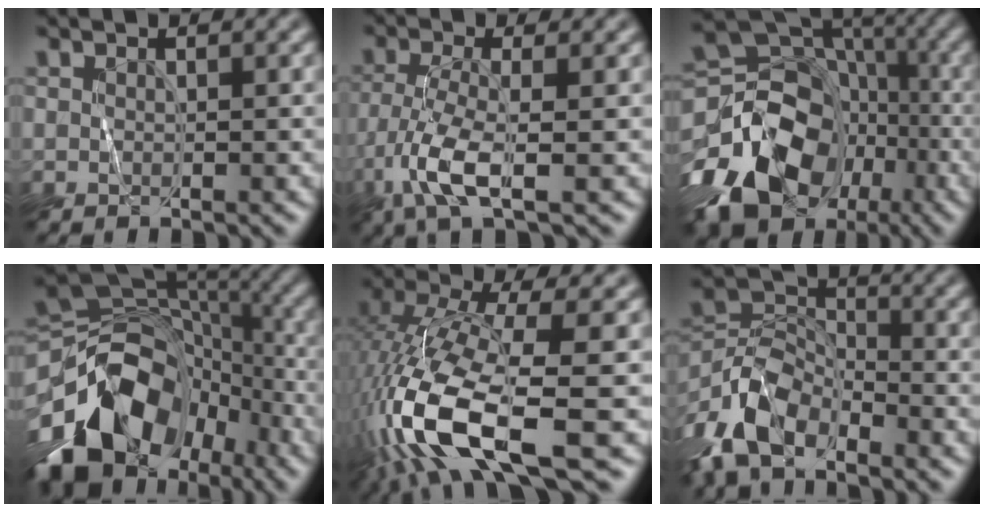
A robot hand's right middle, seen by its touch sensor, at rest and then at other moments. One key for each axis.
{"total": 5.0, "fx": -2.7, "fy": 0.6, "fz": 4.1, "tx": -0.093, "ty": 0.001, "tz": -0.055}
{"total": 14.4, "fx": -6.6, "fy": 10.3, "fz": 7.6, "tx": -0.148, "ty": 0.002, "tz": -0.121}
{"total": 14.8, "fx": -8.2, "fy": 9.3, "fz": 8.0, "tx": -0.161, "ty": -0.012, "tz": -0.149}
{"total": 13.6, "fx": -5.9, "fy": 3.6, "fz": 11.7, "tx": -0.263, "ty": -0.011, "tz": -0.107}
{"total": 7.3, "fx": -5.3, "fy": 3.2, "fz": 4.0, "tx": -0.085, "ty": 0.005, "tz": -0.117}